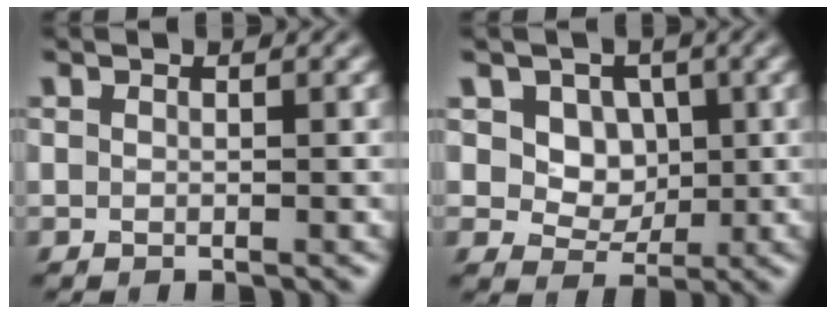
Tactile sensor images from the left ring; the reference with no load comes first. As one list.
[{"total": 6.1, "force": [2.1, 4.8, 3.0], "torque": [-0.067, -0.001, 0.035]}]